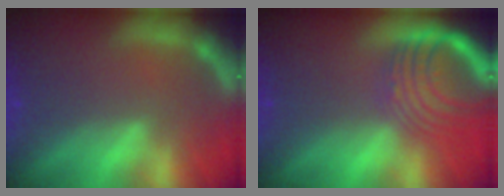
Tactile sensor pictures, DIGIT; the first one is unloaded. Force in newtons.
{"total": 8.5}